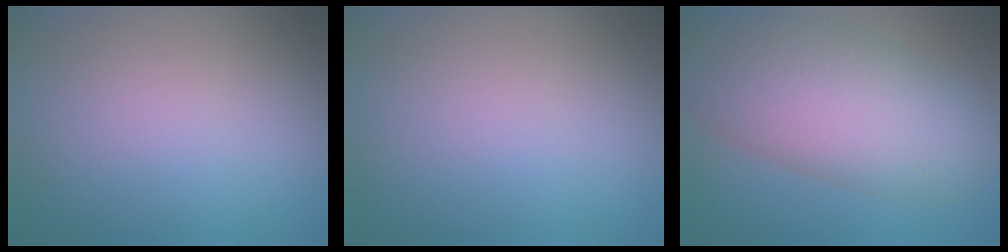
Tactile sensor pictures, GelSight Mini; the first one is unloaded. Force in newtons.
{"total": 0.0}
{"total": 10.0, "press": 10.0, "slide": 0.6}